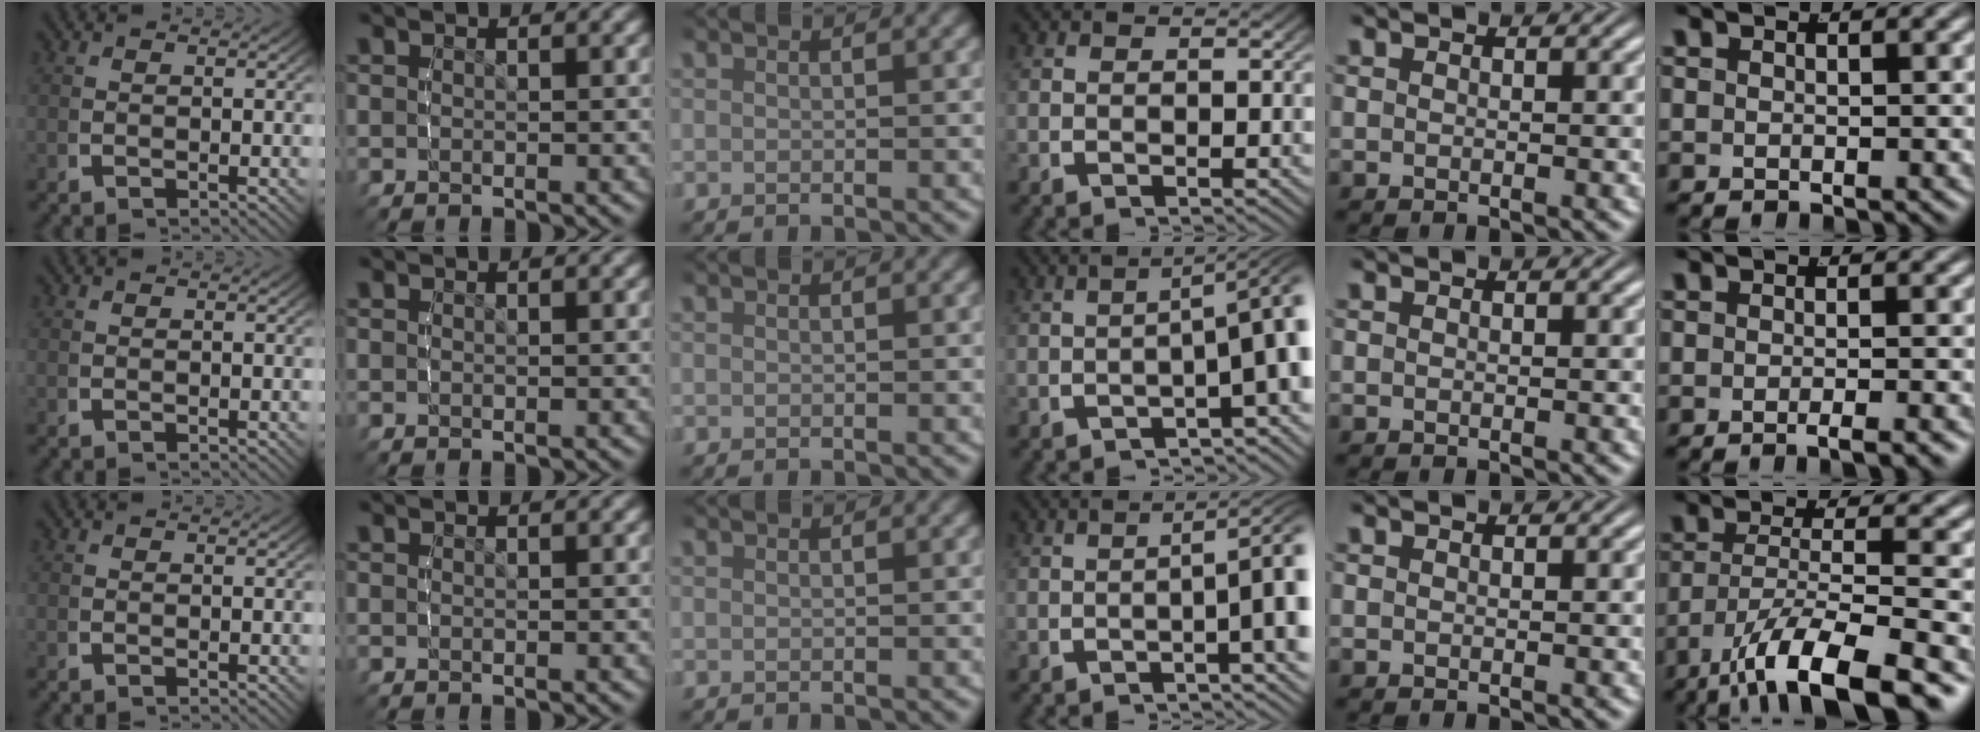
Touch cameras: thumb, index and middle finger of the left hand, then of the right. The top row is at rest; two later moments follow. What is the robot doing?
{"motion": "lift_and_place", "object": "bottle"}